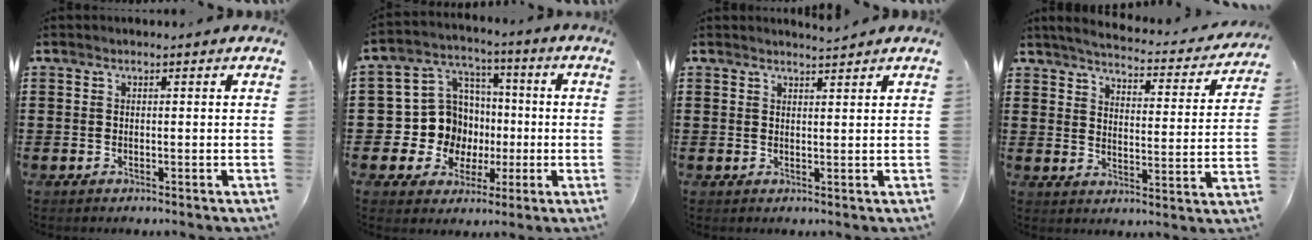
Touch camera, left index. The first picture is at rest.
{"total": 10.8, "force": [-0.6, 10.4, 3.0], "torque": [-0.105, 0.000, -0.003]}
{"total": 2.0, "force": [1.9, -0.1, 0.2], "torque": [-0.008, -0.002, 0.038]}
{"total": 3.9, "force": [3.7, 0.0, 1.1], "torque": [-0.045, -0.030, 0.057]}